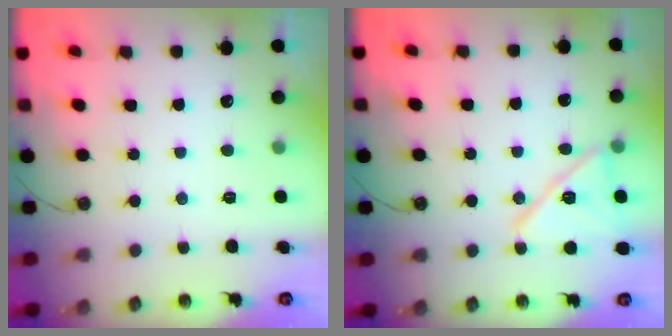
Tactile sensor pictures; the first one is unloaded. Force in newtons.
{"total": 15.9, "press": 12.7, "slide": 9.5}